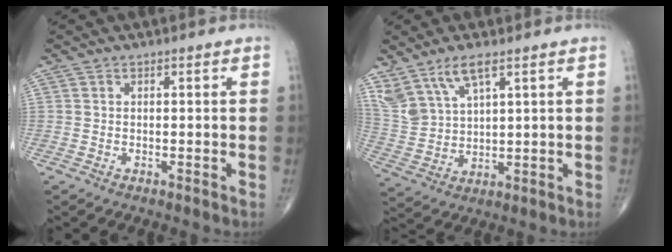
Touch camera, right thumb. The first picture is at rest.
{"total": 8.9, "force": [6.0, 3.2, 5.7], "torque": [-0.121, -0.022, 0.136]}